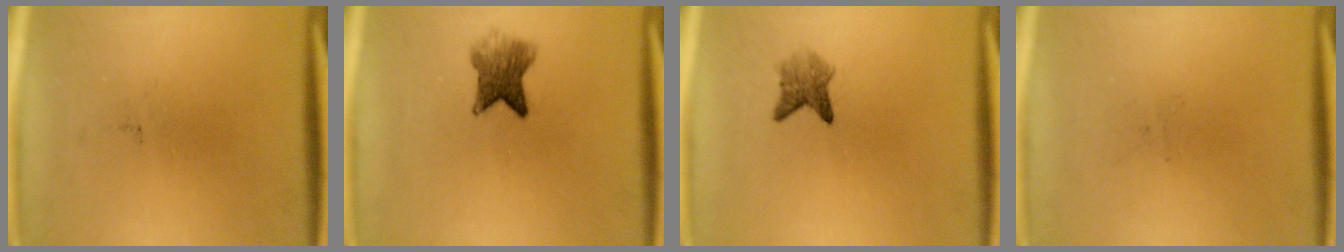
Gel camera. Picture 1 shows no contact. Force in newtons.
{"total": 4.8}
{"total": 2.7}
{"total": 0.0}